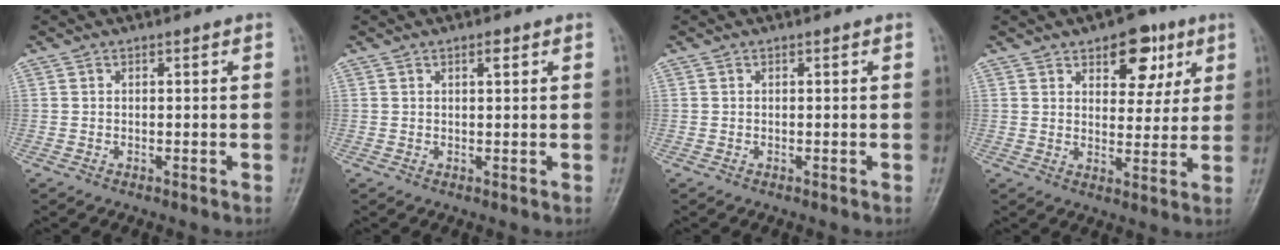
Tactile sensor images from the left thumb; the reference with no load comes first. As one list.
[{"total": 1.5, "force": [0.8, 0.5, 1.1], "torque": [-0.014, -0.001, 0.011]}, {"total": 0.0}, {"total": 9.9, "force": [5.0, 5.7, 6.4], "torque": [-0.047, -0.019, 0.067]}]